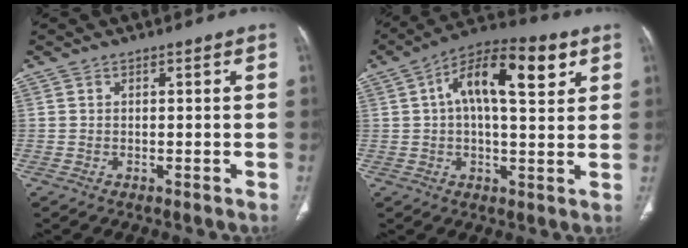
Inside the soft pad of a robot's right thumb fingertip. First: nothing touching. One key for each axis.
{"total": 16.0, "fx": 5.4, "fy": 6.6, "fz": 13.5, "tx": -0.195, "ty": 0.017, "tz": 0.076}